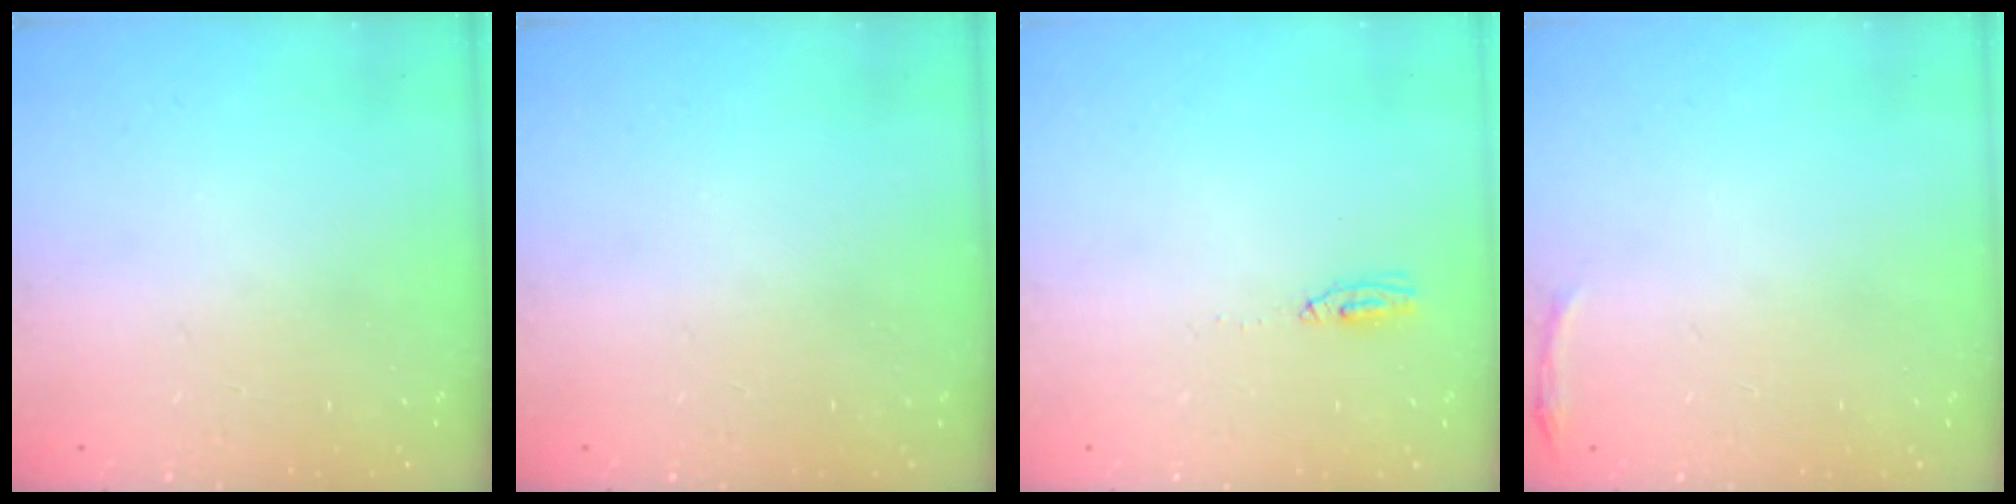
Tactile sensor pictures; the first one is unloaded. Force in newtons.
{"total": 0.0}
{"total": 3.4, "press": 3.0, "slide": 1.7}
{"total": 3.0, "press": 1.9, "slide": 2.3}